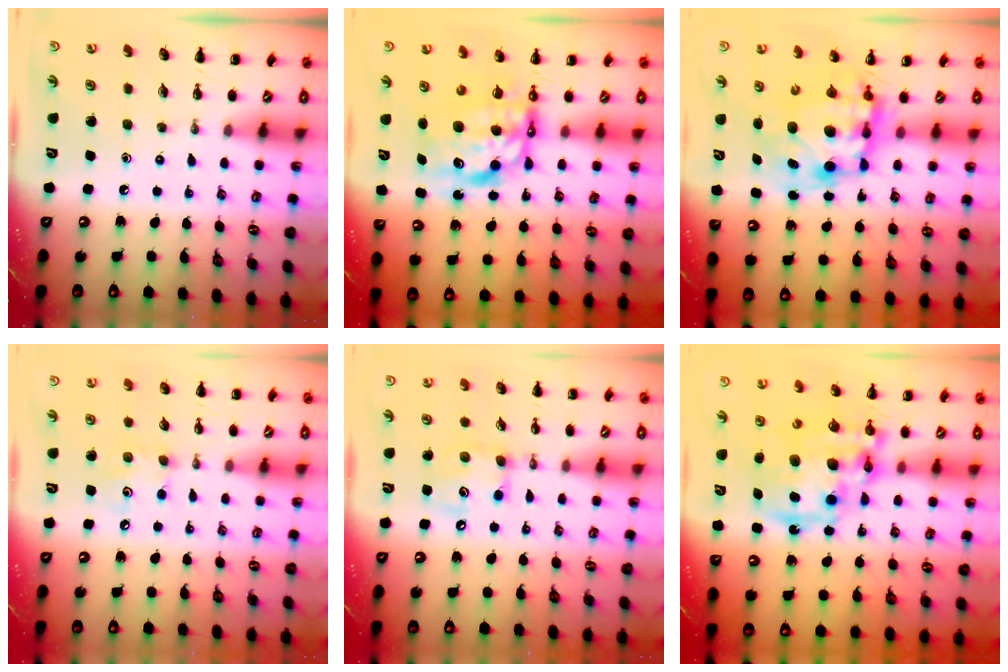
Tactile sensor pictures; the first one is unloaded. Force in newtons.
{"total": 9.6, "press": 9.3, "slide": 2.6}
{"total": 10.3, "press": 10.0, "slide": 2.3}
{"total": 4.8, "press": 4.7, "slide": 1.0}
{"total": 8.2, "press": 8.2, "slide": 0.5}
{"total": 16.5, "press": 16.1, "slide": 3.6}